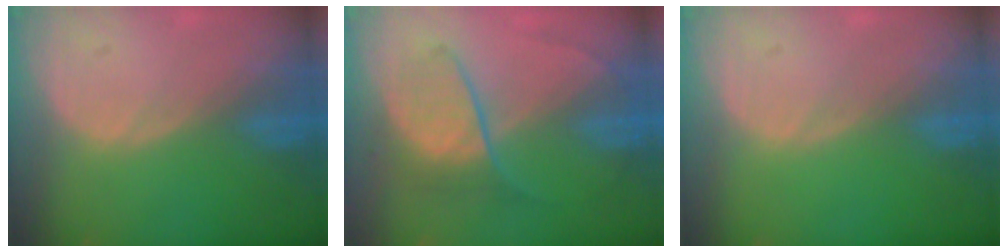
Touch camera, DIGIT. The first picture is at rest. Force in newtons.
{"total": 6.4, "press": 6.4, "slide": 0.7}
{"total": 0.0}